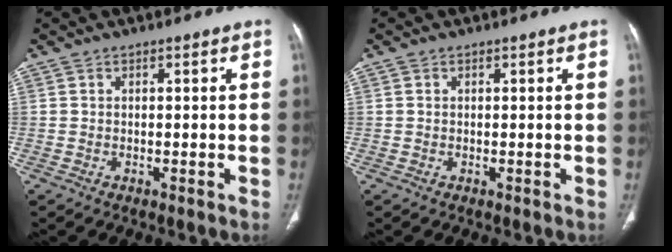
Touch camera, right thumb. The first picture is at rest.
{"total": 0.0}